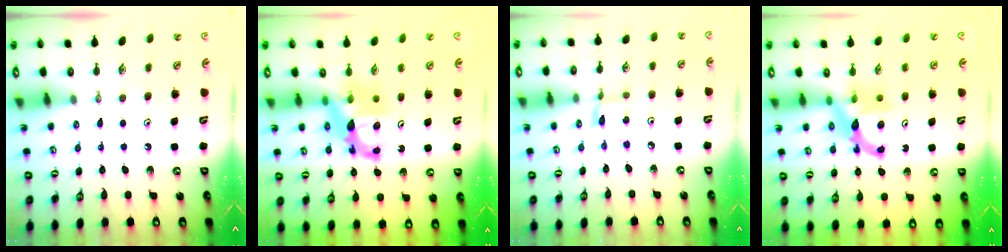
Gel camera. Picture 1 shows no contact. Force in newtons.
{"total": 8.2, "press": 8.1, "slide": 0.5}
{"total": 2.2, "press": 2.2, "slide": 0.1}
{"total": 7.1, "press": 7.1, "slide": 0.2}